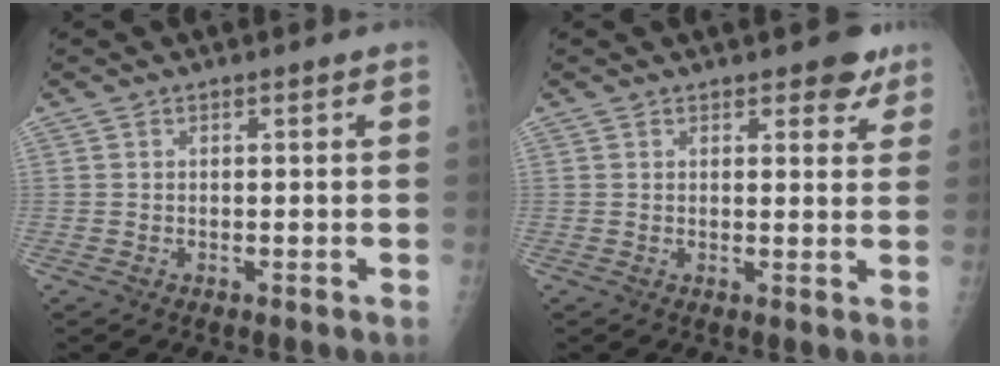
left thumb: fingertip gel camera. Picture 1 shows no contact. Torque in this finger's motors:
{"motor_torque": [0.99, 0.21, 0.57, -0.27, 0.07]}